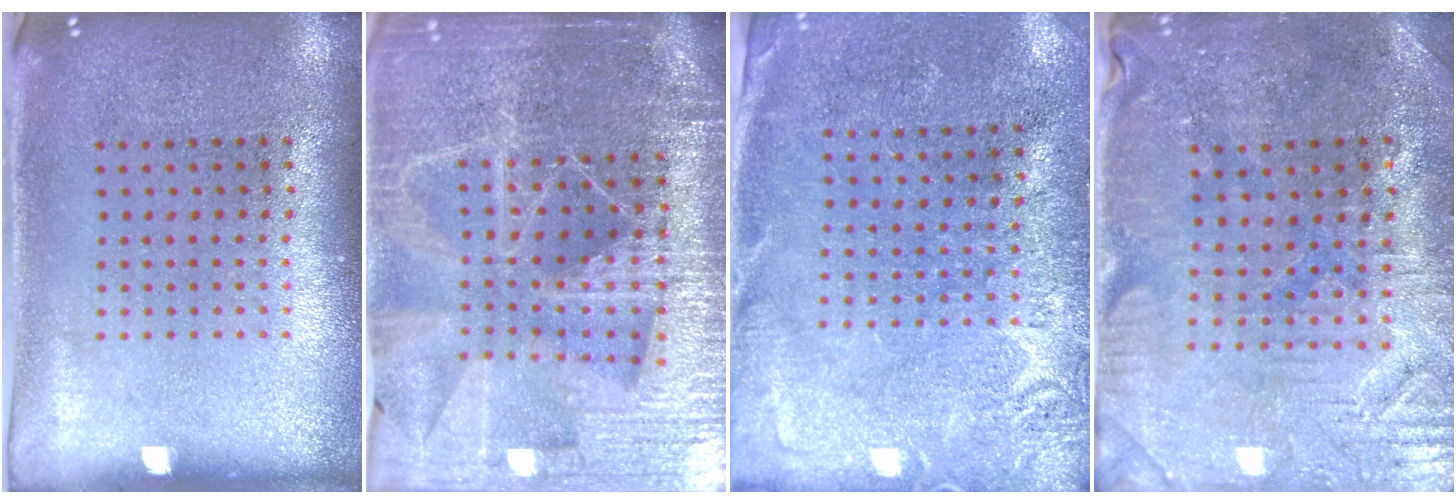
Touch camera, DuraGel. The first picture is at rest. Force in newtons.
{"total": 5.6, "press": 5.0, "slide": 2.6}
{"total": 2.7, "press": 2.7, "slide": 0.7}
{"total": 1.4, "press": 1.4, "slide": 0.4}